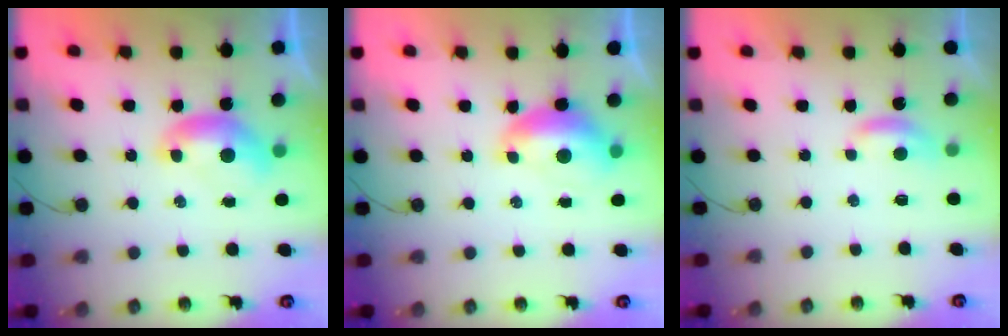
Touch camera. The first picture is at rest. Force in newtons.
{"total": 1.8, "press": 1.7, "slide": 0.6}
{"total": 2.0, "press": 2.0, "slide": 0.4}